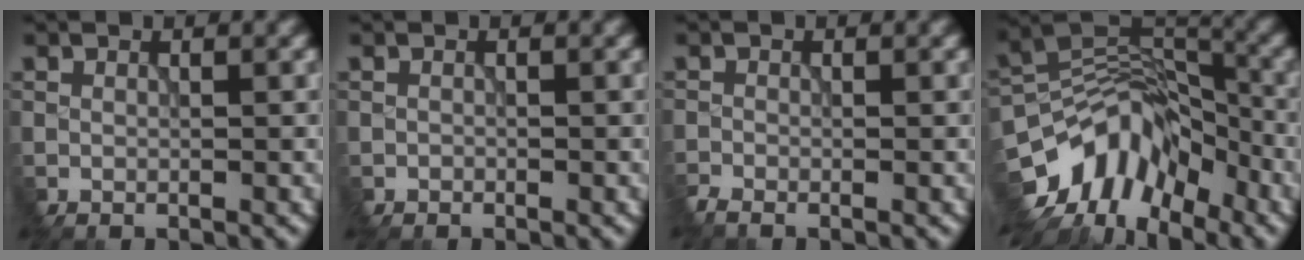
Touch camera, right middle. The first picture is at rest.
{"total": 0.7, "force": [-0.4, 0.2, -0.5], "torque": [0.011, -0.001, -0.008]}
{"total": 1.3, "force": [-1.3, 0.2, 0.1], "torque": [-0.006, -0.004, -0.030]}
{"total": 9.6, "force": [-6.7, 5.3, 4.3], "torque": [-0.058, 0.013, -0.129]}